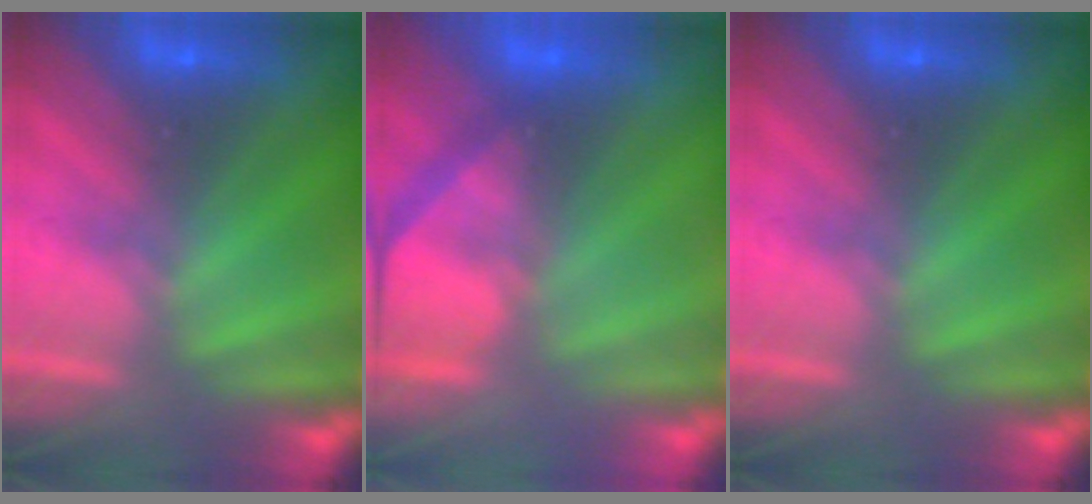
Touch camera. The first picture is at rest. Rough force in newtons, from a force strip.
{"total": 5.0}
{"total": 0.0}